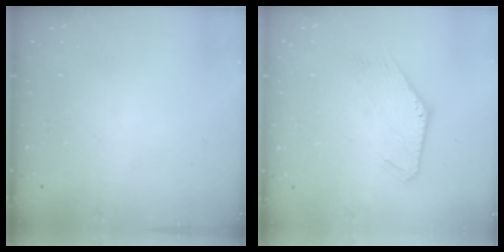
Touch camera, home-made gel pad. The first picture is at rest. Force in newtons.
{"total": 0.6, "press": 0.6, "slide": 0.1}